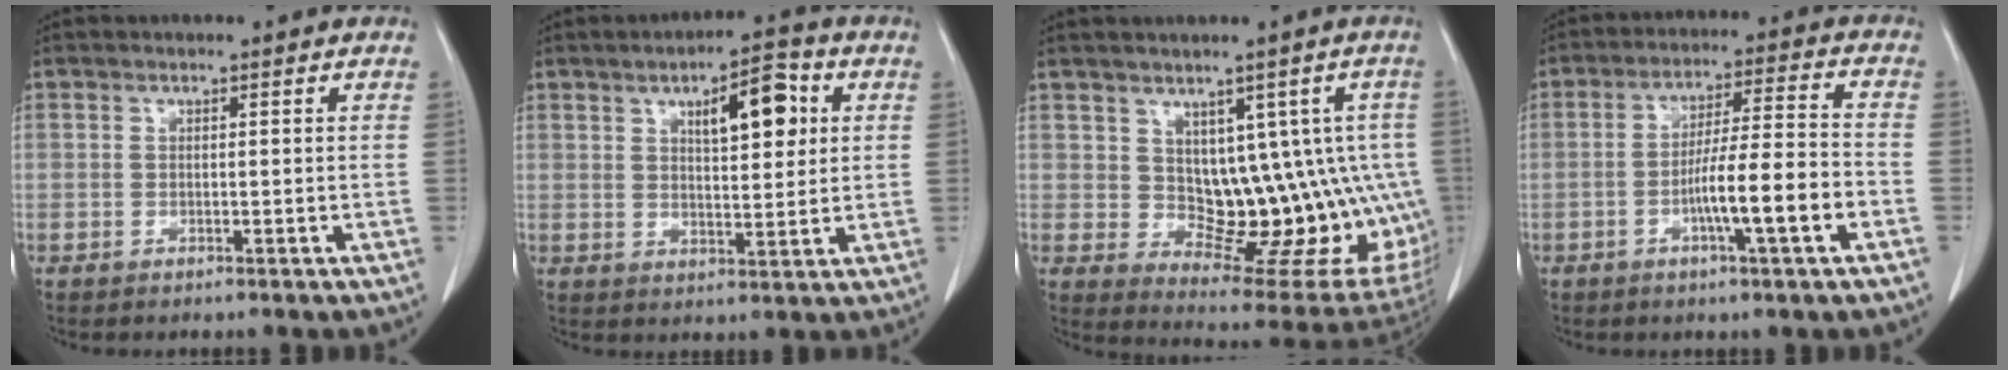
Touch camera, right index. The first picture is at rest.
{"total": 8.6, "force": [3.1, 3.0, 7.5], "torque": [-0.112, 0.012, 0.047]}
{"total": 13.1, "force": [1.0, 7.8, 10.5], "torque": [-0.106, 0.012, 0.036]}
{"total": 10.3, "force": [-3.6, 0.2, 9.7], "torque": [-0.164, 0.006, -0.061]}